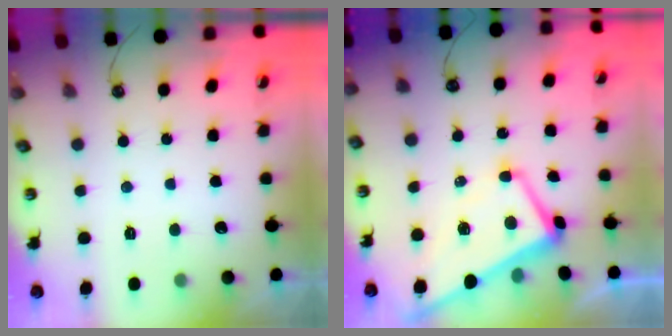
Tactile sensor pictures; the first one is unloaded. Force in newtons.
{"total": 1.2, "press": 0.7, "slide": 1.0}